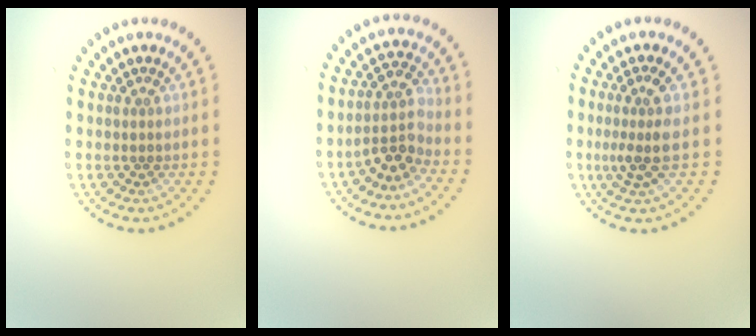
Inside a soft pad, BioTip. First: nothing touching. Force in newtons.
{"total": 3.0, "press": 2.1, "slide": 2.1}
{"total": 2.5, "press": 1.8, "slide": 1.7}